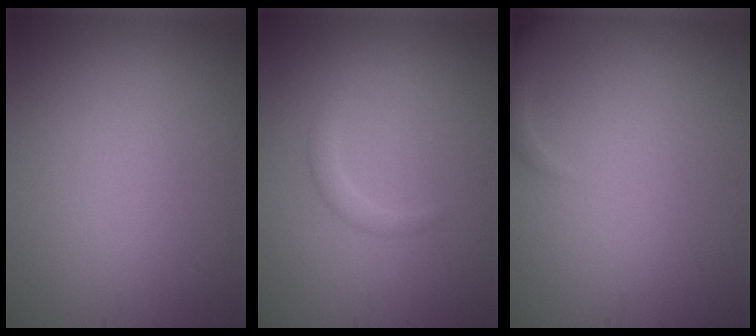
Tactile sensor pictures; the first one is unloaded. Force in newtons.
{"total": 1.3, "press": 1.3, "slide": 0.1}
{"total": 2.6, "press": 2.6, "slide": 0.3}